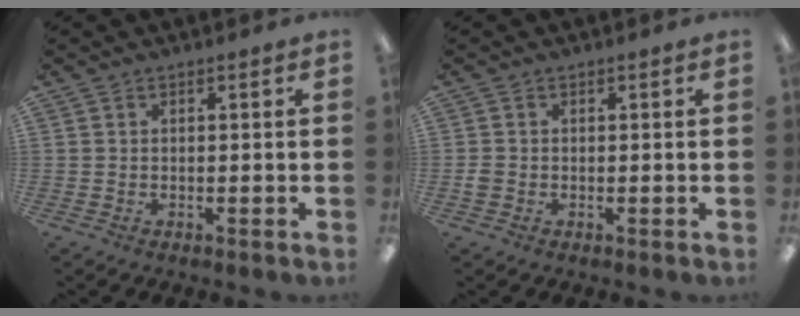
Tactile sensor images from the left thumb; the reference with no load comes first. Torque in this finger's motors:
{"motor_torque": [-0.01, 0.03, 0.23, -0.08, 0.00]}